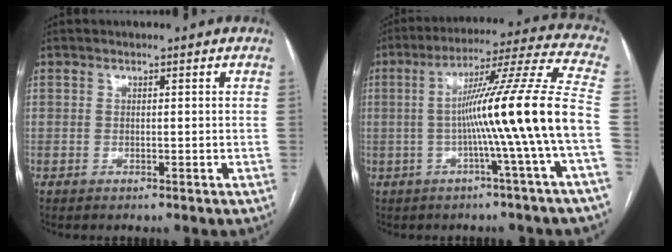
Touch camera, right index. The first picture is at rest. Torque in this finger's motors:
{"motor_torque": [2.13, -0.01, 0.98, 0.21]}